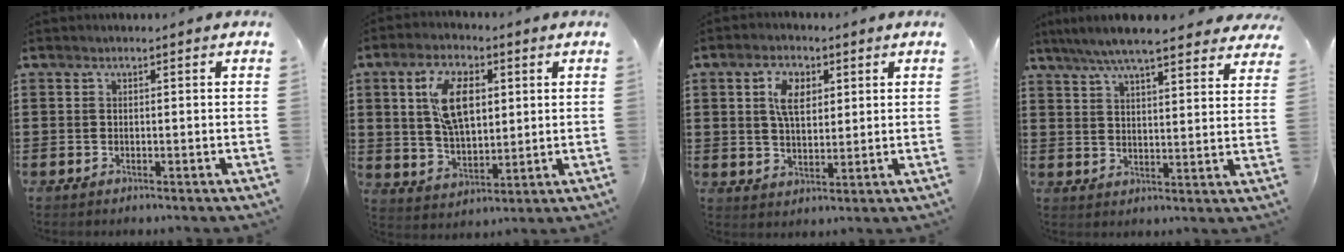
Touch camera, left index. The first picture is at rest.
{"total": 9.6, "force": [3.3, 4.9, 7.6], "torque": [-0.149, 0.007, 0.054]}
{"total": 5.7, "force": [2.2, 3.0, 4.3], "torque": [-0.087, 0.008, 0.037]}
{"total": 7.0, "force": [6.2, 0.5, 3.2], "torque": [-0.084, -0.021, 0.110]}